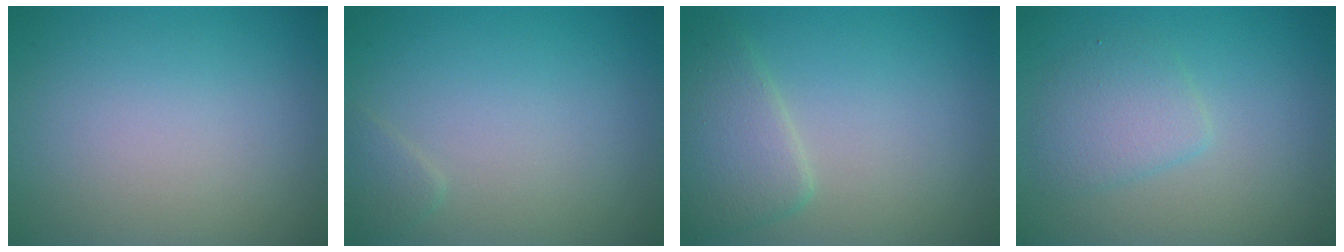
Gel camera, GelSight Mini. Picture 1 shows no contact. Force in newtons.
{"total": 0.9, "press": 0.9, "slide": 0.1}
{"total": 3.5, "press": 3.5, "slide": 0.1}
{"total": 2.7, "press": 2.7, "slide": 0.2}